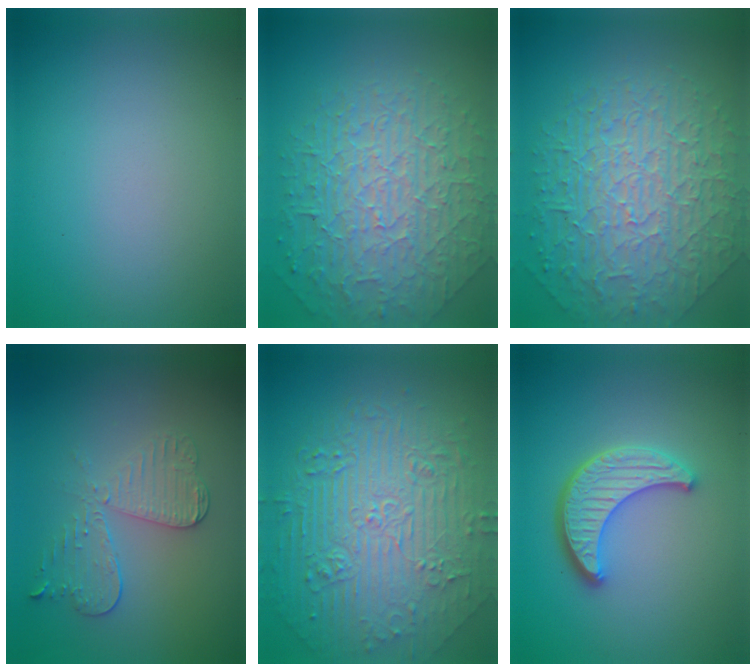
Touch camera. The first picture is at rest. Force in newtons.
{"total": 9.9, "press": 6.5, "slide": 7.5}
{"total": 10.2, "press": 6.6, "slide": 7.7}
{"total": 3.9, "press": 3.3, "slide": 2.0}
{"total": 10.5, "press": 7.0, "slide": 7.8}
{"total": 4.5, "press": 3.8, "slide": 2.4}